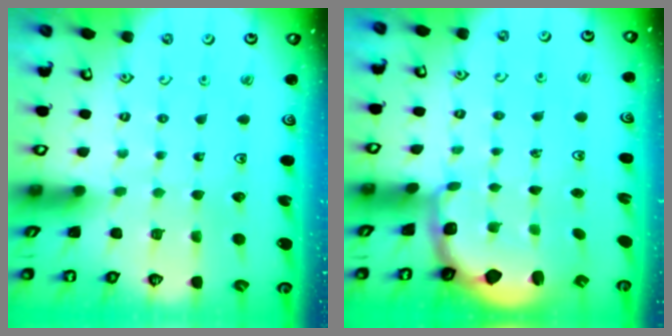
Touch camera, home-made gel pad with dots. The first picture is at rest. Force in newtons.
{"total": 2.5, "press": 1.1, "slide": 2.2}